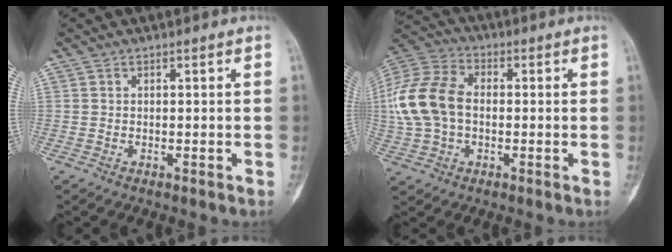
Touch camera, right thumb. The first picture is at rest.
{"total": 14.5, "force": [0.0, 9.9, 10.6], "torque": [-0.223, 0.029, -0.004]}